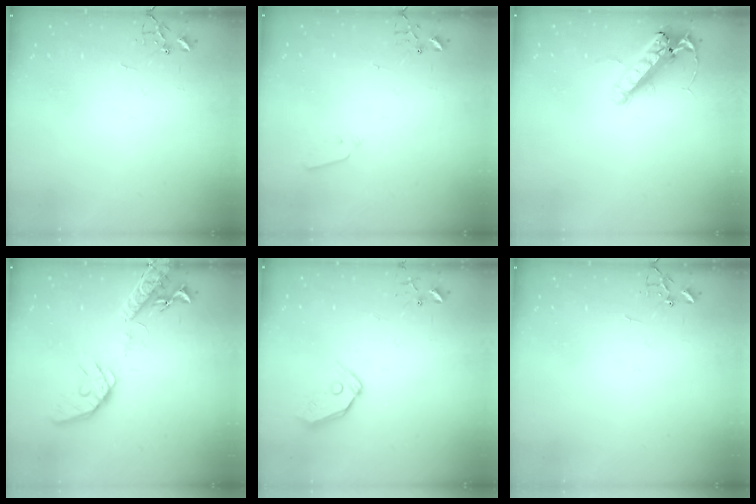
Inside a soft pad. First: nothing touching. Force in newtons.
{"total": 2.8, "press": 2.7, "slide": 0.4}
{"total": 15.2, "press": 15.0, "slide": 2.7}
{"total": 16.0, "press": 15.8, "slide": 2.5}
{"total": 8.3, "press": 8.2, "slide": 0.7}
{"total": 0.0}